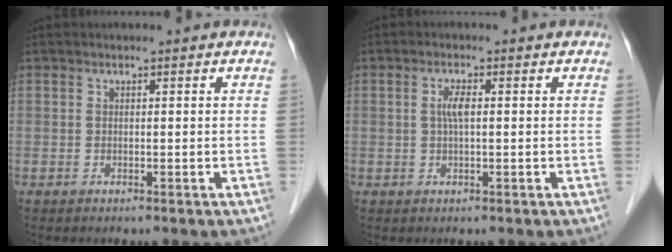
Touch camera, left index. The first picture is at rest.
{"total": 2.3, "force": [0.2, 0.5, 2.2], "torque": [-0.047, 0.002, 0.006]}